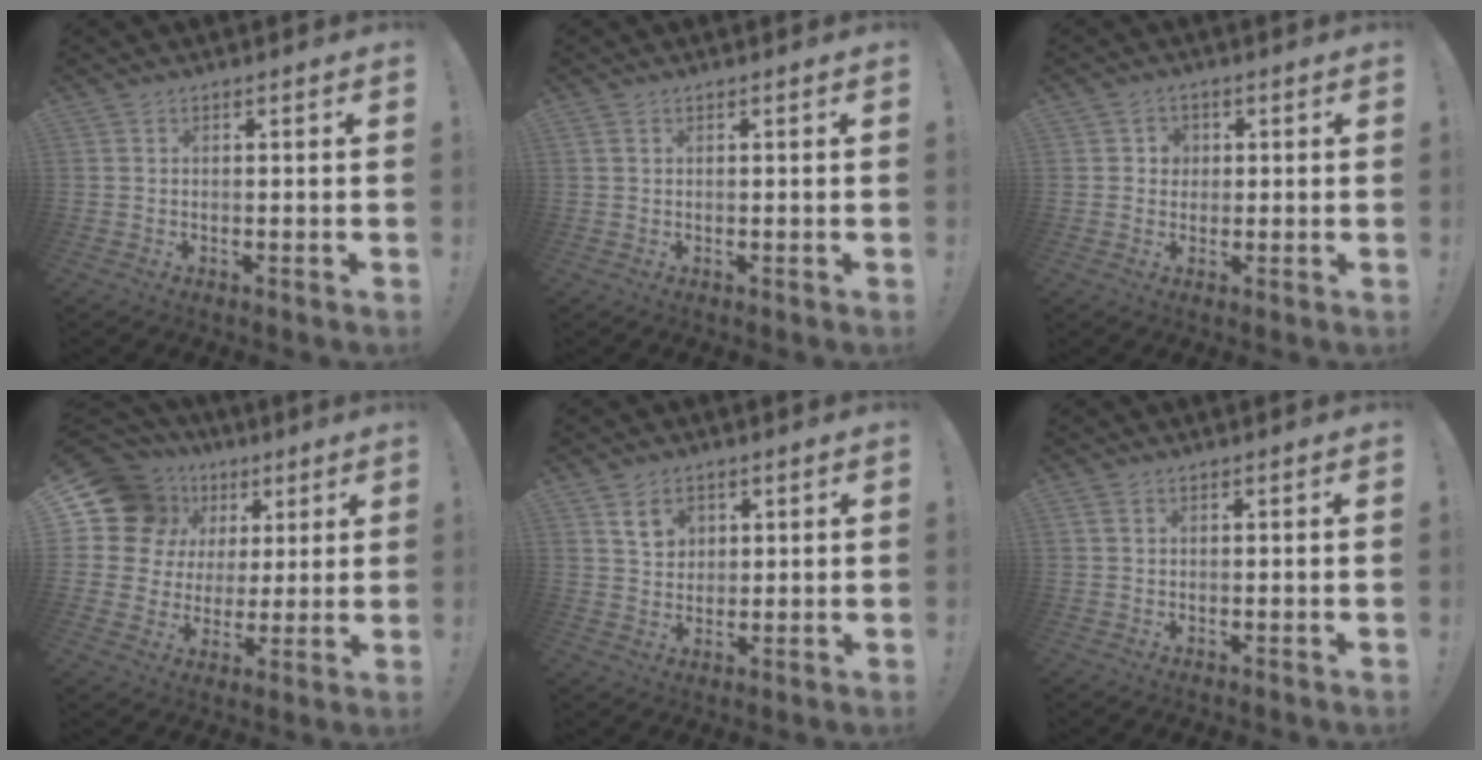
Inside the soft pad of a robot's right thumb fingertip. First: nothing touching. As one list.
[{"total": 0.8, "force": [0.4, 0.4, 0.5], "torque": [-0.019, 0.005, 0.009]}, {"total": 3.5, "force": [0.4, 3.3, 1.0], "torque": [-0.015, 0.004, 0.007]}, {"total": 15.2, "force": [6.3, 12.5, 6.1], "torque": [-0.113, -0.026, 0.145]}, {"total": 6.6, "force": [3.3, 5.0, 3.0], "torque": [-0.036, -0.008, 0.059]}, {"total": 1.2, "force": [0.6, 0.7, 0.9], "torque": [-0.026, 0.006, 0.012]}]